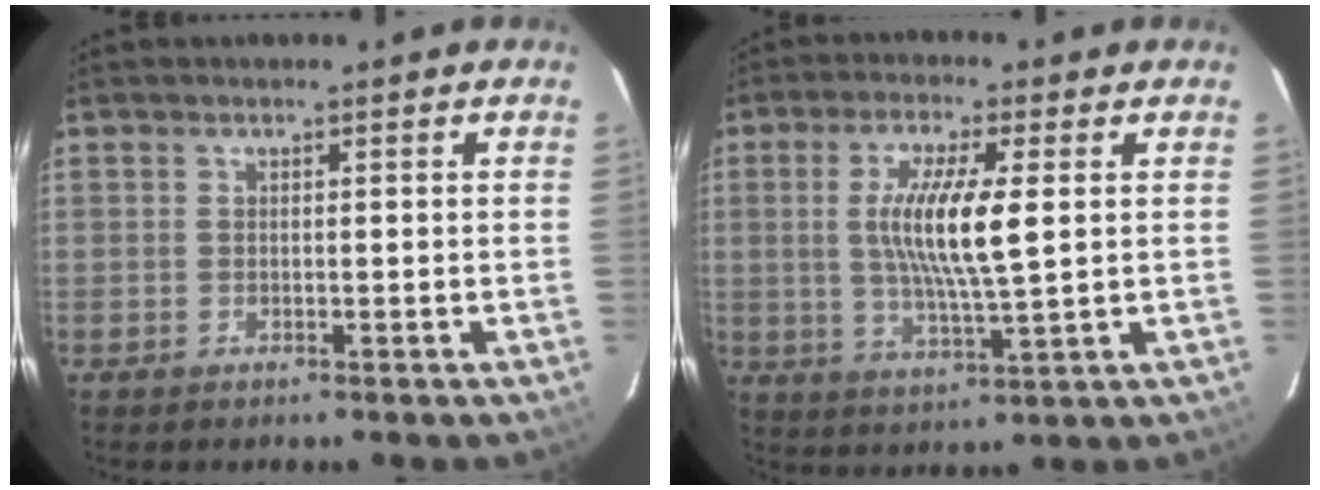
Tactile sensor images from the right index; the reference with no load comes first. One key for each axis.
{"total": 10.8, "fx": 1.4, "fy": 1.5, "fz": 10.6, "tx": -0.202, "ty": -0.006, "tz": 0.028}